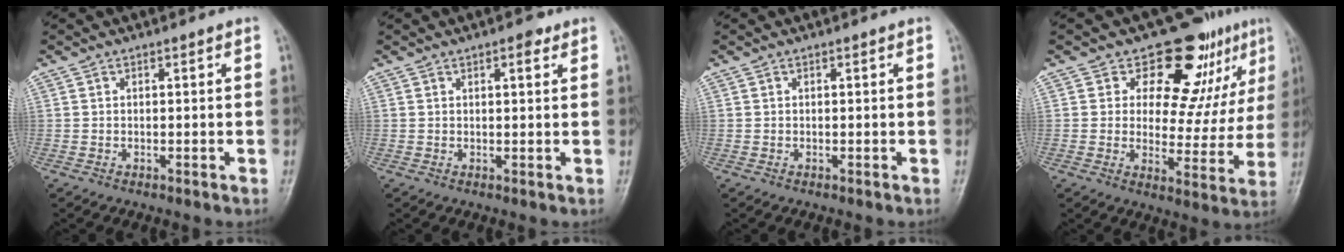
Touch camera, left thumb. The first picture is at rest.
{"total": 2.2, "force": [1.2, 0.9, 1.6], "torque": [-0.013, -0.001, 0.013]}
{"total": 0.0}
{"total": 14.8, "force": [9.2, 8.1, 8.2], "torque": [-0.041, -0.051, 0.122]}